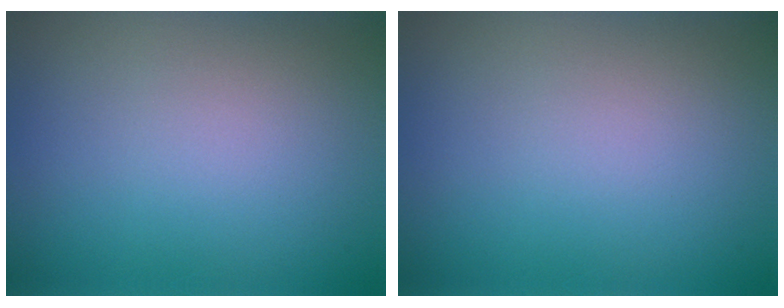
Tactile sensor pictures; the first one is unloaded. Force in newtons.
{"total": 0.0}